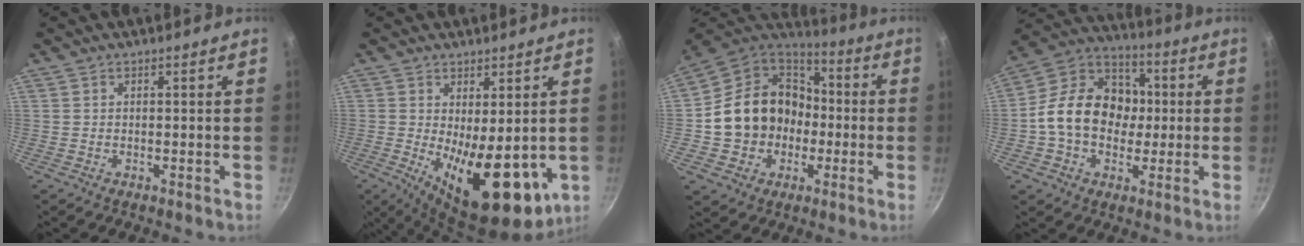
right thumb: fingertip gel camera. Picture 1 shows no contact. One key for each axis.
{"total": 14.9, "fx": -1.4, "fy": 6.6, "fz": 13.2, "tx": -0.166, "ty": -0.024, "tz": -0.005}
{"total": 18.7, "fx": -1.9, "fy": 16.1, "fz": 9.3, "tx": -0.135, "ty": 0.050, "tz": -0.028}
{"total": 17.6, "fx": -0.5, "fy": 13.9, "fz": 10.8, "tx": -0.139, "ty": 0.036, "tz": -0.027}